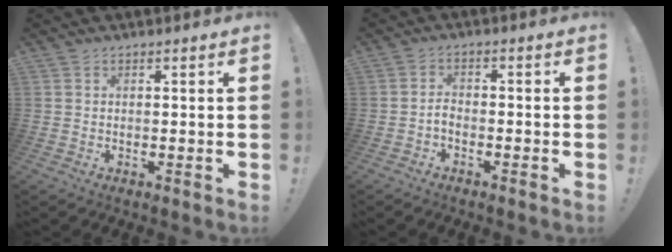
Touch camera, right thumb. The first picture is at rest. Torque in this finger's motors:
{"motor_torque": [0.27, -0.18, 0.22, -0.39, 0.03]}